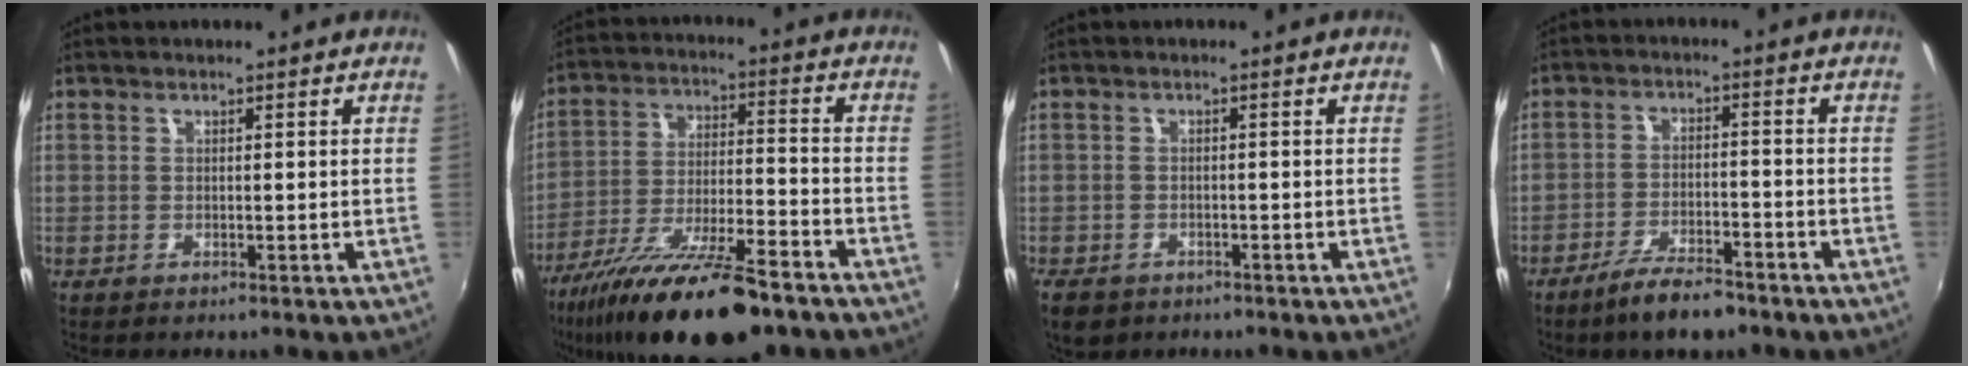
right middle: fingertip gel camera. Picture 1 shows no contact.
{"total": 21.6, "force": [-16.0, 5.0, 13.7], "torque": [-0.257, -0.048, -0.264]}
{"total": 5.1, "force": [-3.3, 3.1, 2.2], "torque": [-0.057, -0.015, -0.053]}
{"total": 7.9, "force": [-6.1, 2.2, 4.5], "torque": [-0.099, -0.005, -0.104]}